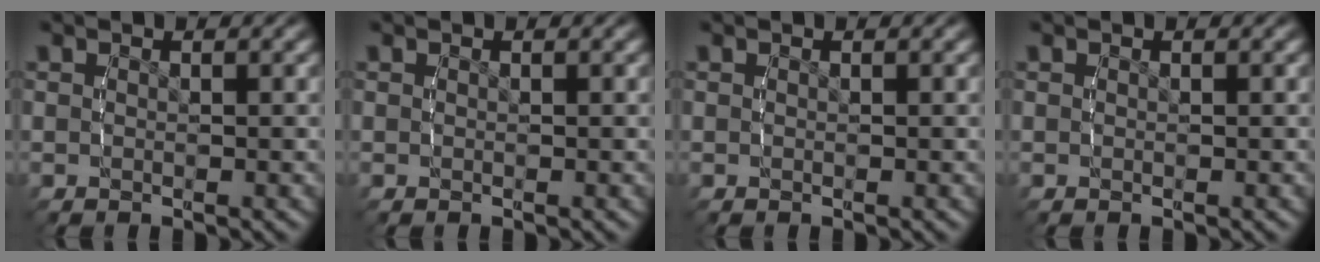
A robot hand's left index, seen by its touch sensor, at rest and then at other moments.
{"total": 0.0}
{"total": 0.0}
{"total": 0.0}